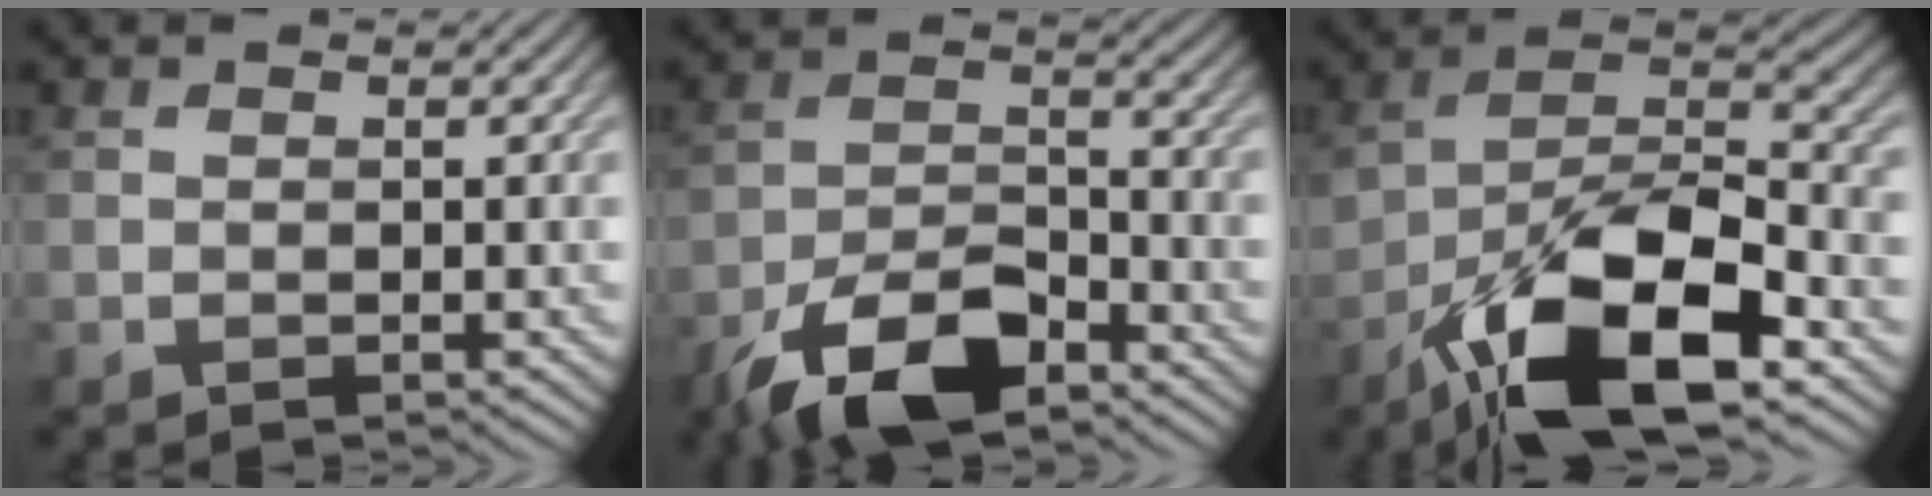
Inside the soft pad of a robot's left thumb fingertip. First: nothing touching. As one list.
[{"total": 10.6, "force": [-7.3, 4.1, 6.5], "torque": [-0.117, -0.002, -0.147]}, {"total": 15.5, "force": [-8.6, 6.1, 11.4], "torque": [-0.210, -0.012, -0.163]}]